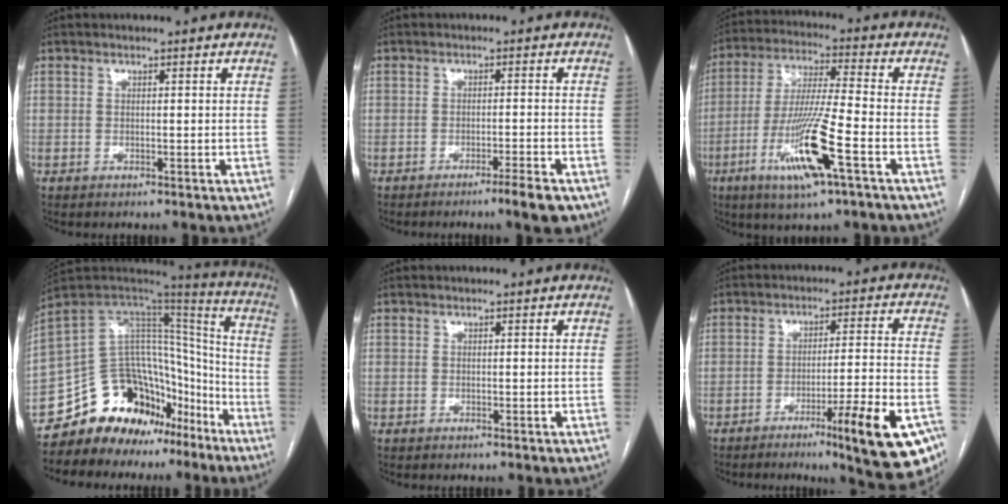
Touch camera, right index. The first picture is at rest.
{"total": 4.3, "force": [-2.9, -0.1, 3.1], "torque": [-0.040, -0.006, -0.046]}
{"total": 14.1, "force": [-6.0, 0.5, 12.8], "torque": [-0.258, -0.019, -0.109]}
{"total": 20.0, "force": [-13.9, 12.3, 7.4], "torque": [-0.104, 0.102, -0.212]}
{"total": 0.0}
{"total": 15.5, "force": [-8.5, 1.1, 12.9], "torque": [-0.124, 0.001, -0.116]}